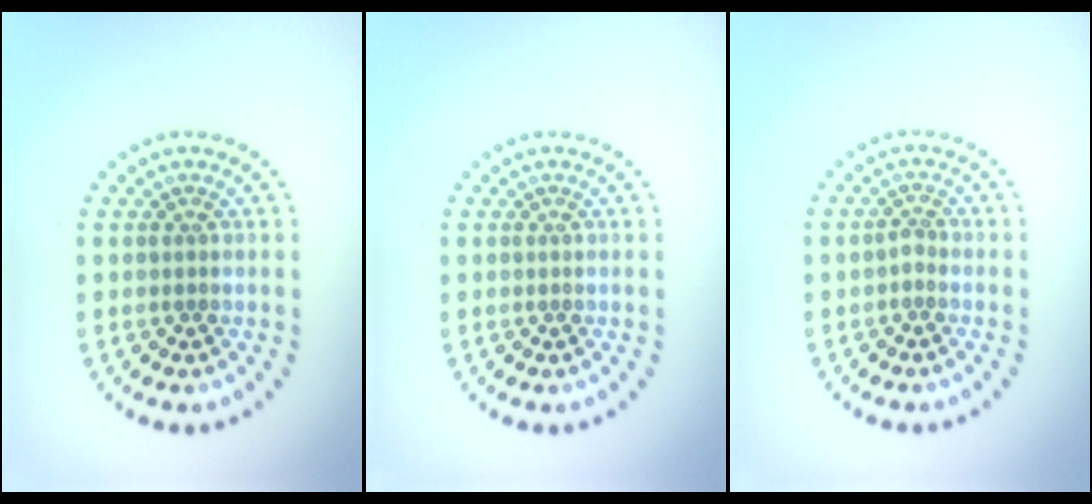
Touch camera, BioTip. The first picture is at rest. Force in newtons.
{"total": 0.0}
{"total": 0.9, "press": 0.7, "slide": 0.6}